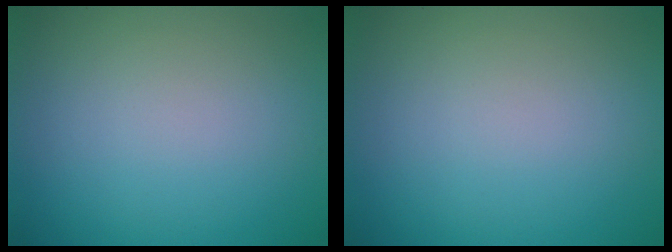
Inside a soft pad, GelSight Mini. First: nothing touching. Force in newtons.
{"total": 0.0}